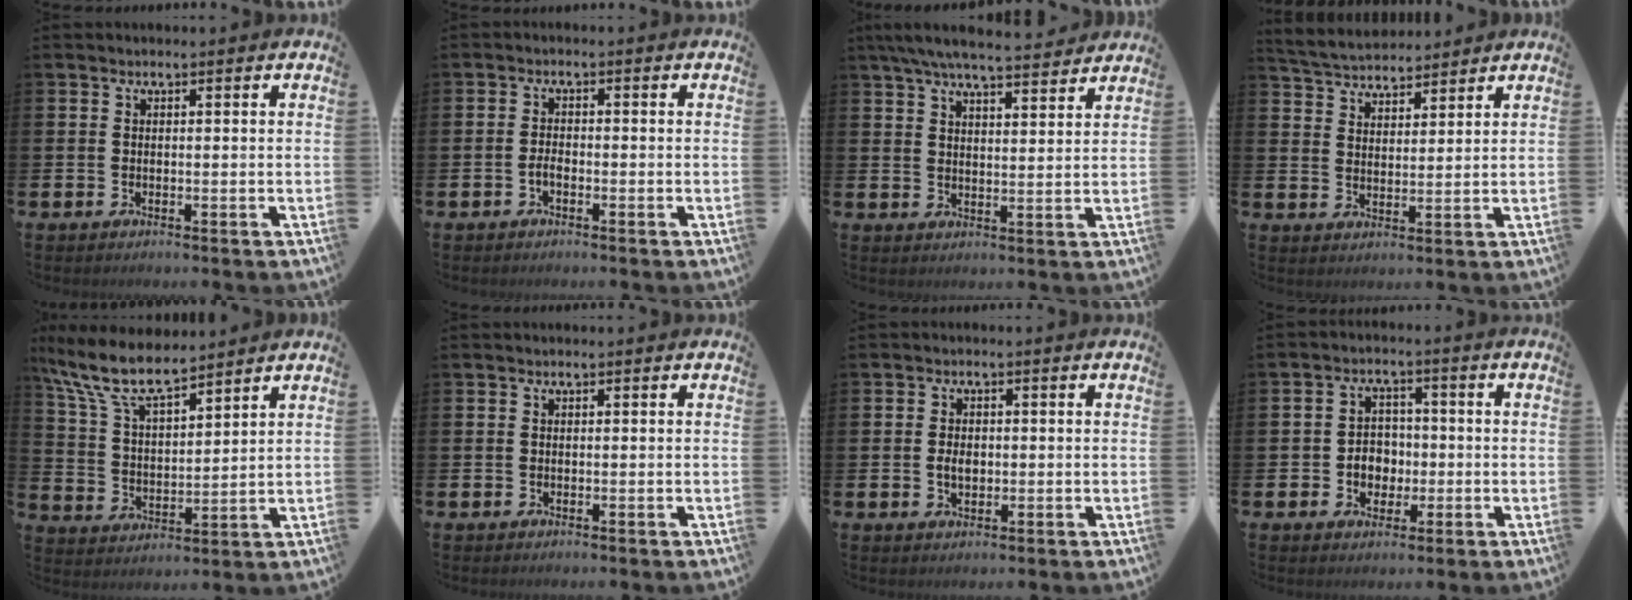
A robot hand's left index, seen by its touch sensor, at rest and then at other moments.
{"total": 1.4, "force": [-0.8, 0.6, 1.0], "torque": [-0.012, -0.002, -0.018]}
{"total": 6.9, "force": [6.5, 0.8, 2.2], "torque": [-0.055, -0.033, 0.115]}
{"total": 4.7, "force": [4.6, 1.0, 0.1], "torque": [-0.020, -0.024, 0.081]}
{"total": 9.2, "force": [8.1, 2.1, 3.8], "torque": [-0.106, -0.037, 0.145]}
{"total": 0.0}
{"total": 2.3, "force": [-0.1, 1.6, 1.7], "torque": [-0.010, -0.002, -0.009]}
{"total": 3.8, "force": [-0.9, 3.4, 1.6], "torque": [-0.018, -0.002, -0.027]}